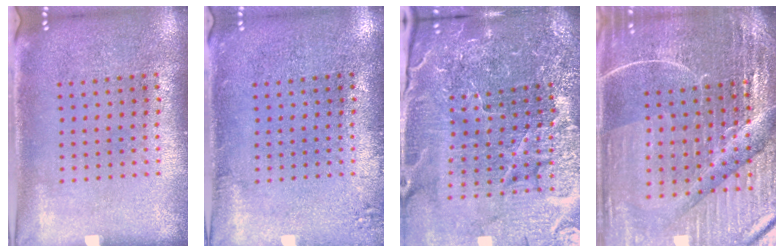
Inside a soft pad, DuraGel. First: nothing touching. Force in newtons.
{"total": 1.3, "press": 1.2, "slide": 0.3}
{"total": 5.8, "press": 5.3, "slide": 2.4}
{"total": 5.6, "press": 5.2, "slide": 2.0}